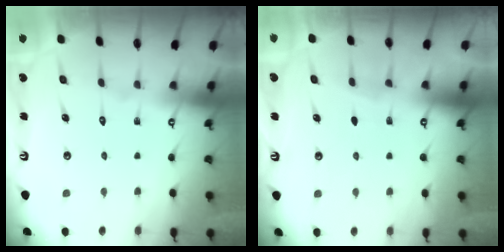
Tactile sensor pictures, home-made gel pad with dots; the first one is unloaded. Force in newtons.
{"total": 4.3, "press": 4.3, "slide": 0.4}